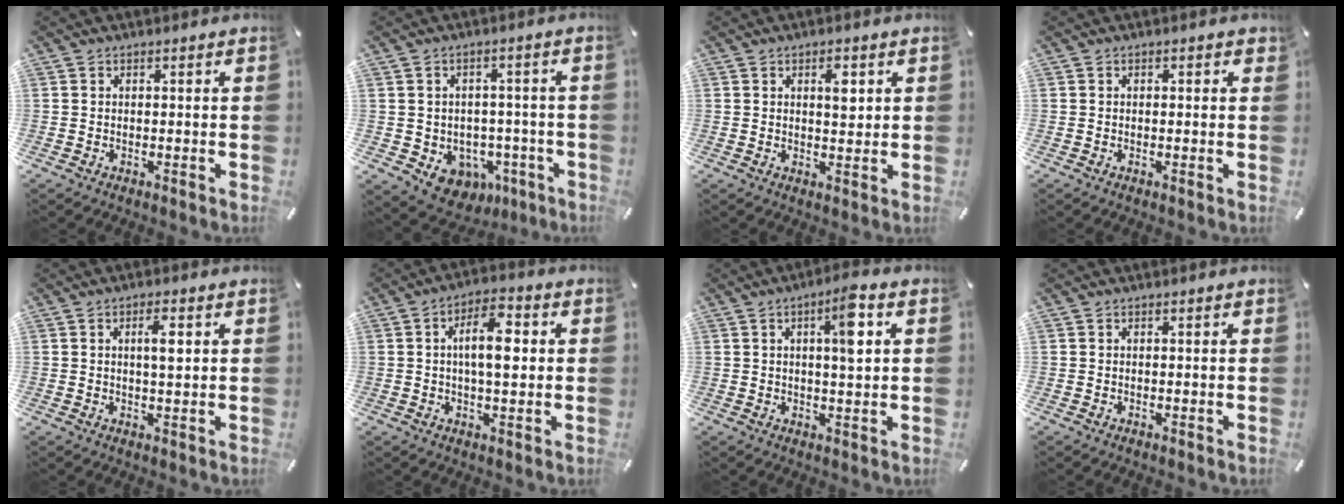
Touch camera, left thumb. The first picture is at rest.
{"total": 6.3, "force": [-1.1, 6.0, 1.5], "torque": [-0.024, -0.003, -0.011]}
{"total": 4.5, "force": [1.4, 2.1, 3.7], "torque": [-0.045, -0.007, 0.016]}
{"total": 0.6, "force": [-0.1, 0.3, 0.6], "torque": [-0.011, 0.000, -0.002]}
{"total": 4.5, "force": [0.9, 1.3, 4.2], "torque": [-0.077, 0.003, 0.011]}
{"total": 9.9, "force": [1.1, 4.3, 8.9], "torque": [-0.157, 0.002, 0.010]}
{"total": 7.6, "force": [2.2, 1.9, 7.1], "torque": [-0.108, -0.007, 0.028]}
{"total": 0.0}